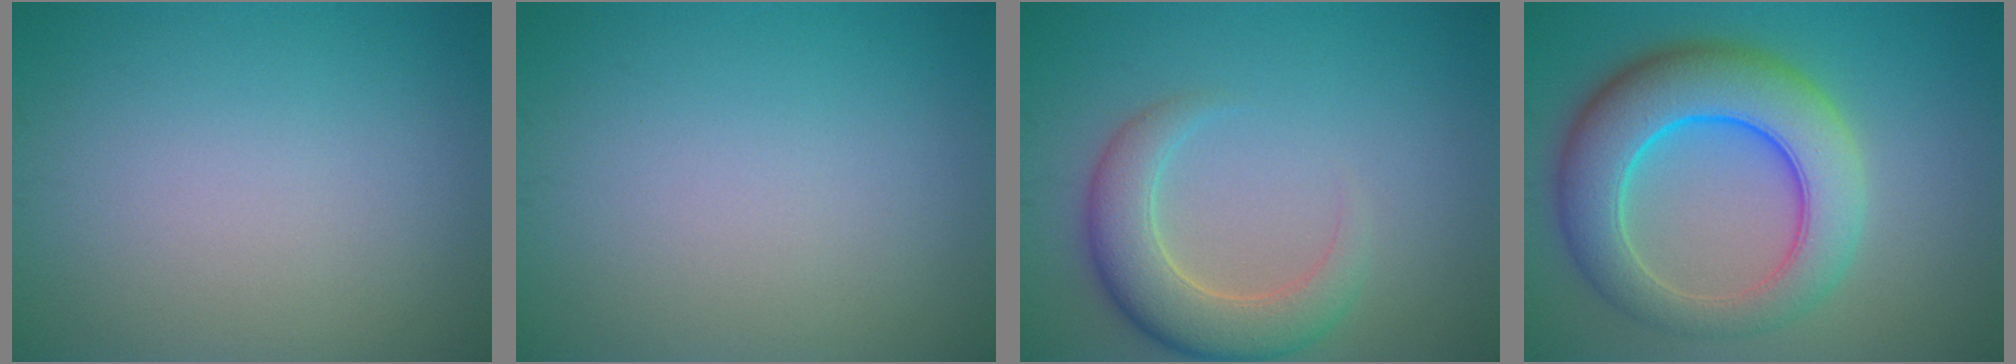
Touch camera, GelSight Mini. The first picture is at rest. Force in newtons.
{"total": 0.0}
{"total": 5.2, "press": 5.2, "slide": 0.3}
{"total": 9.4, "press": 9.4, "slide": 0.2}